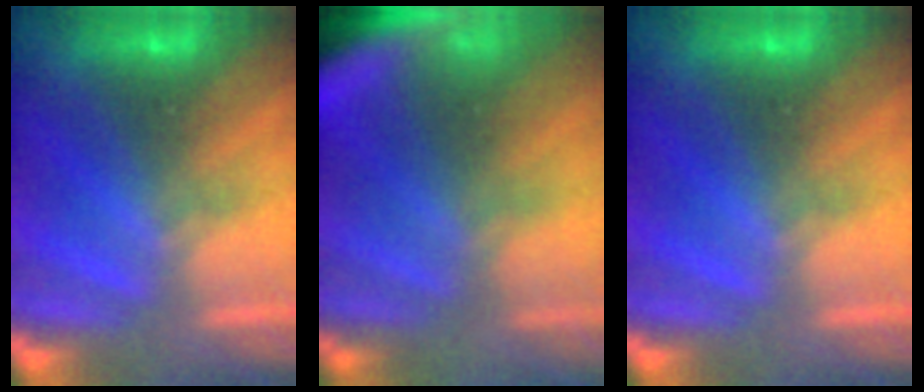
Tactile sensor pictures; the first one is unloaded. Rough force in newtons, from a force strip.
{"total": 6.9}
{"total": 0.0}